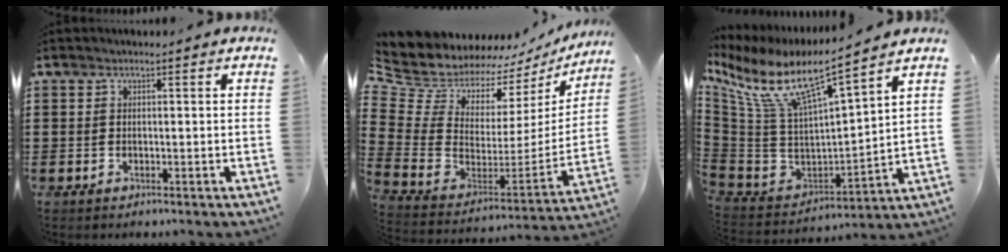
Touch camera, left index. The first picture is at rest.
{"total": 7.8, "force": [6.9, 3.6, 1.2], "torque": [-0.083, -0.063, 0.119]}
{"total": 8.7, "force": [5.8, 1.4, 6.3], "torque": [-0.154, -0.056, 0.091]}